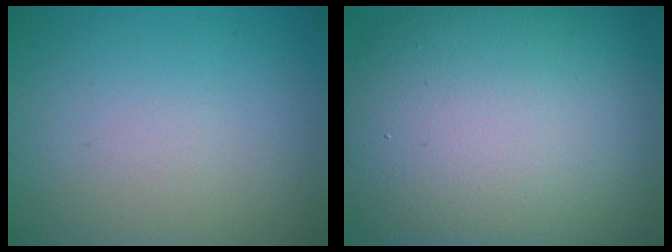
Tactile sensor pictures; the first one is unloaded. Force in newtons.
{"total": 15.6, "press": 15.6, "slide": 0.6}